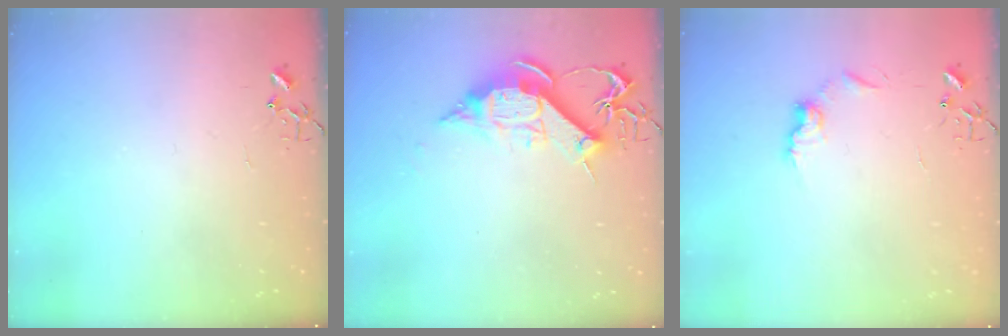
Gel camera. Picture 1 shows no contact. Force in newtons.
{"total": 11.9, "press": 11.9, "slide": 0.7}
{"total": 7.8, "press": 7.8, "slide": 0.4}